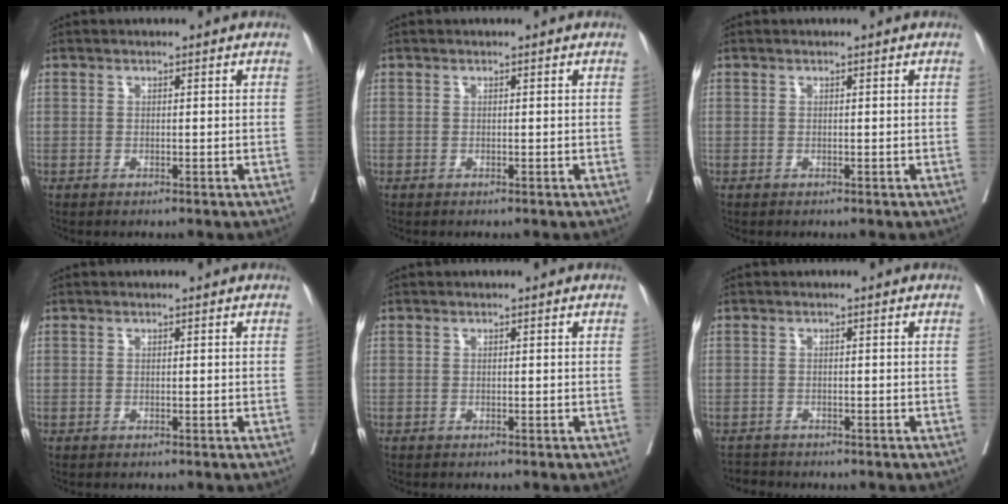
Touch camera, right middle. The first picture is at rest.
{"total": 0.0}
{"total": 0.0}
{"total": 0.0}
{"total": 0.0}
{"total": 1.6, "force": [-1.5, 0.2, -0.4], "torque": [0.007, -0.007, -0.027]}